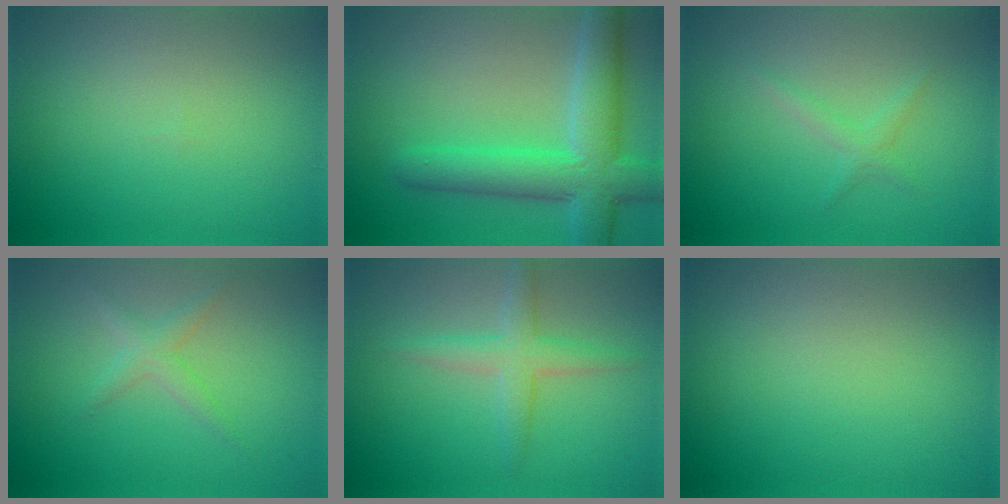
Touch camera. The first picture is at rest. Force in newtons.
{"total": 7.1, "press": 7.1, "slide": 0.3}
{"total": 1.2, "press": 1.2, "slide": 0.0}
{"total": 1.6, "press": 1.6, "slide": 0.1}
{"total": 2.9, "press": 2.9, "slide": 0.1}
{"total": 0.0}